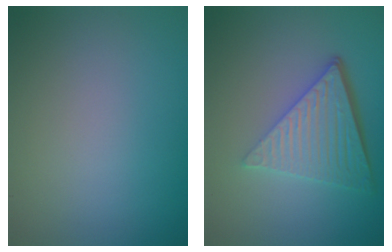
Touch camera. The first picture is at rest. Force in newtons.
{"total": 6.5, "press": 4.4, "slide": 4.8}